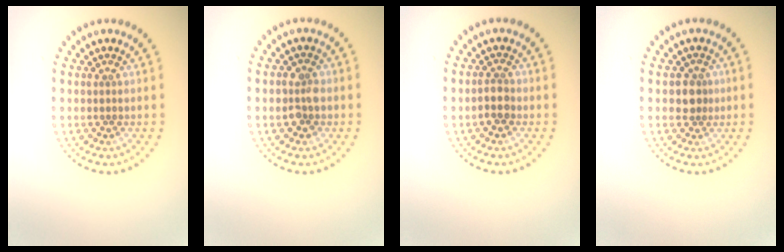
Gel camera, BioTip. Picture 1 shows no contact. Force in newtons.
{"total": 2.0, "press": 1.9, "slide": 0.4}
{"total": 1.8, "press": 1.7, "slide": 0.7}
{"total": 2.0, "press": 1.7, "slide": 0.9}